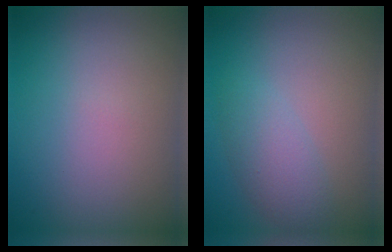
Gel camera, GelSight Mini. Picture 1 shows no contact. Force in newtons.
{"total": 2.8, "press": 2.8, "slide": 0.1}